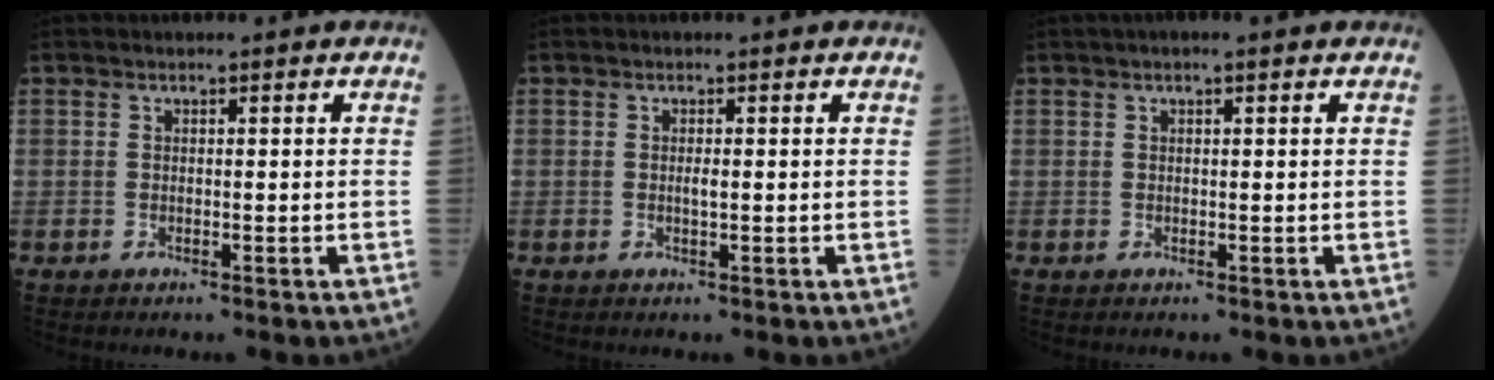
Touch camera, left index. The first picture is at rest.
{"total": 0.9, "force": [0.0, 0.1, 0.9], "torque": [-0.020, -0.001, 0.001]}
{"total": 2.1, "force": [1.3, 0.2, 1.5], "torque": [-0.026, 0.018, 0.019]}